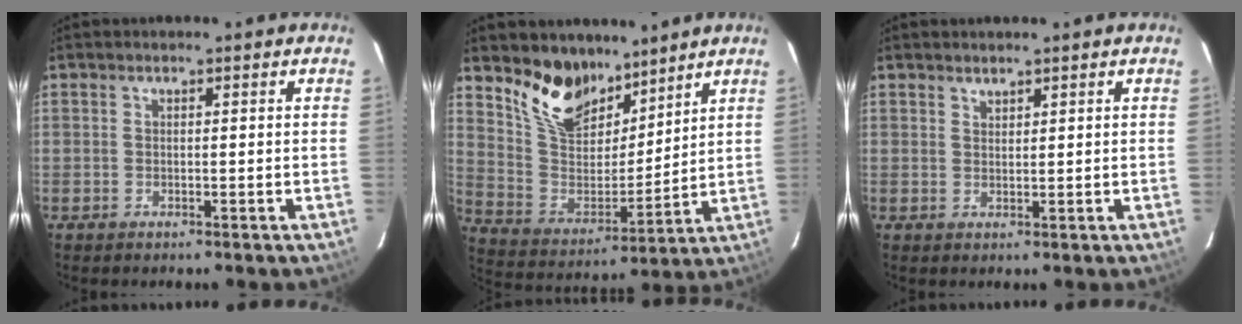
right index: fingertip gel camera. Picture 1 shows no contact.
{"total": 13.6, "force": [10.2, 7.0, 5.8], "torque": [-0.125, 0.000, 0.199]}
{"total": 1.1, "force": [1.1, 0.3, 0.1], "torque": [-0.003, 0.001, 0.021]}